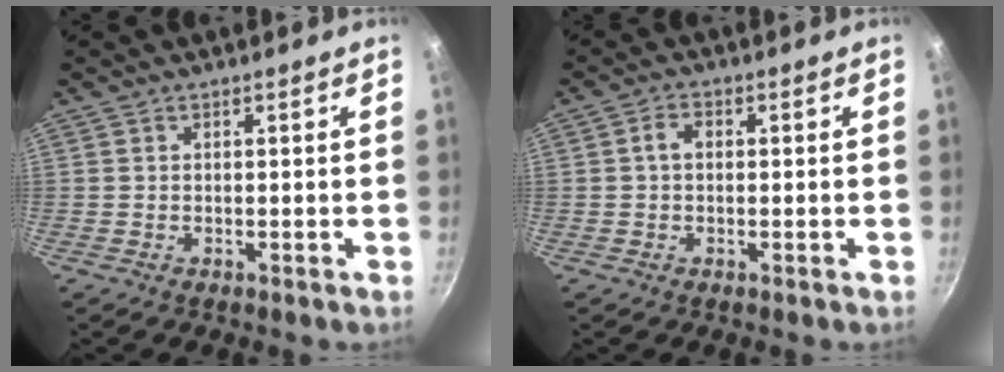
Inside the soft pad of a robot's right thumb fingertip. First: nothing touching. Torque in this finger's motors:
{"motor_torque": [-0.18, 0.40, 0.68, -0.15, -0.01]}